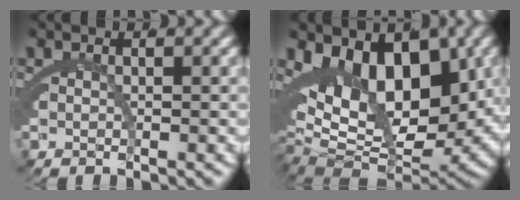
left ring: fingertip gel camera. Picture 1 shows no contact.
{"total": 16.3, "force": [-1.2, 11.0, 11.9], "torque": [-0.225, -0.049, 0.007]}